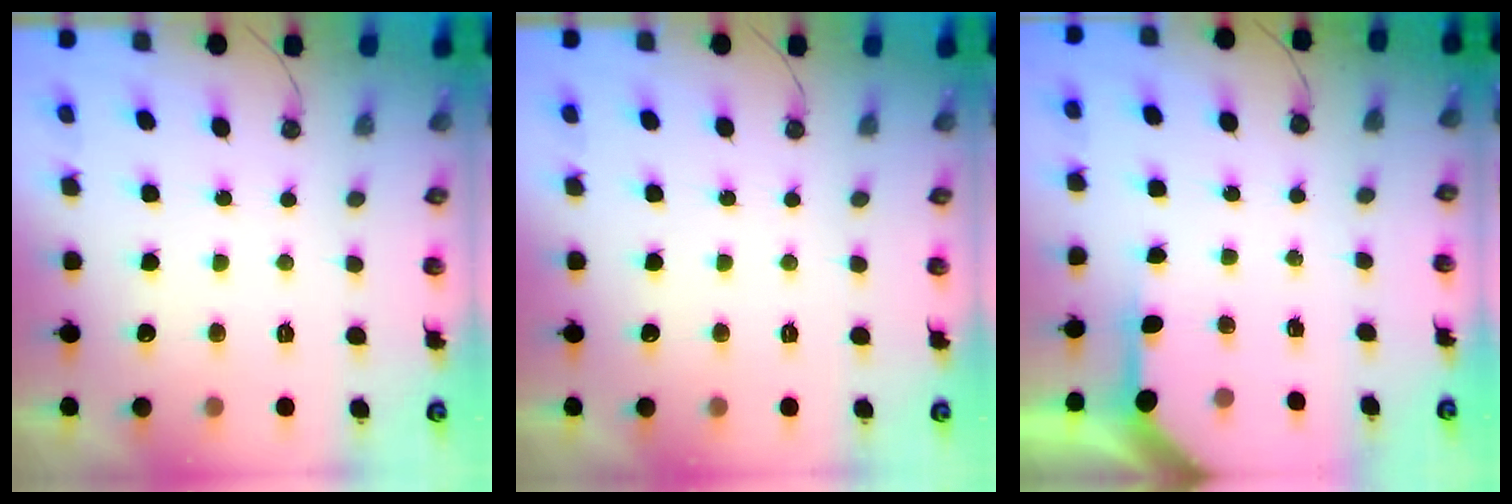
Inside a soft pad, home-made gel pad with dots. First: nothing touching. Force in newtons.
{"total": 0.0}
{"total": 4.3, "press": 4.3, "slide": 0.1}